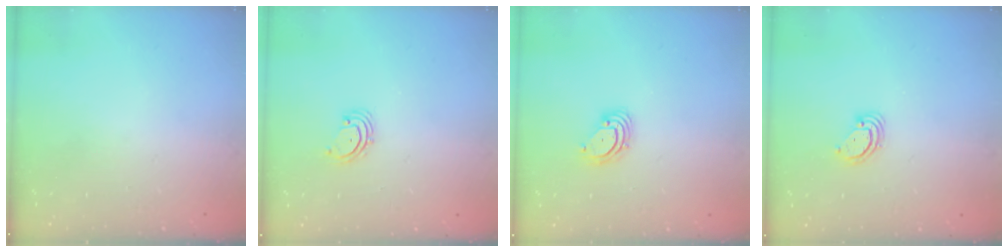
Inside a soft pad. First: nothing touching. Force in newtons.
{"total": 2.3, "press": 2.3, "slide": 0.5}
{"total": 3.4, "press": 3.4, "slide": 0.1}
{"total": 3.1, "press": 3.1, "slide": 0.2}